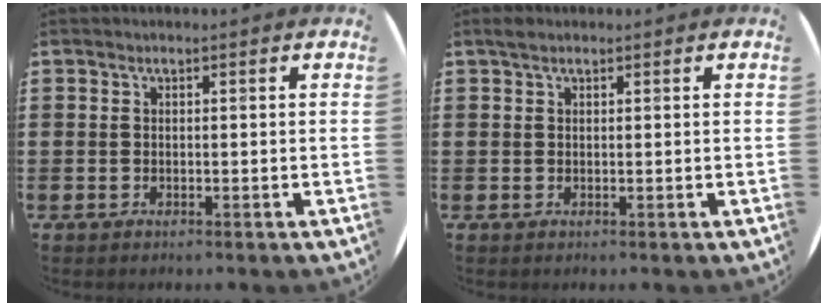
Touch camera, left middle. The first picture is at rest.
{"total": 0.8, "force": [0.6, 0.4, 0.3], "torque": [0.001, 0.001, 0.010]}